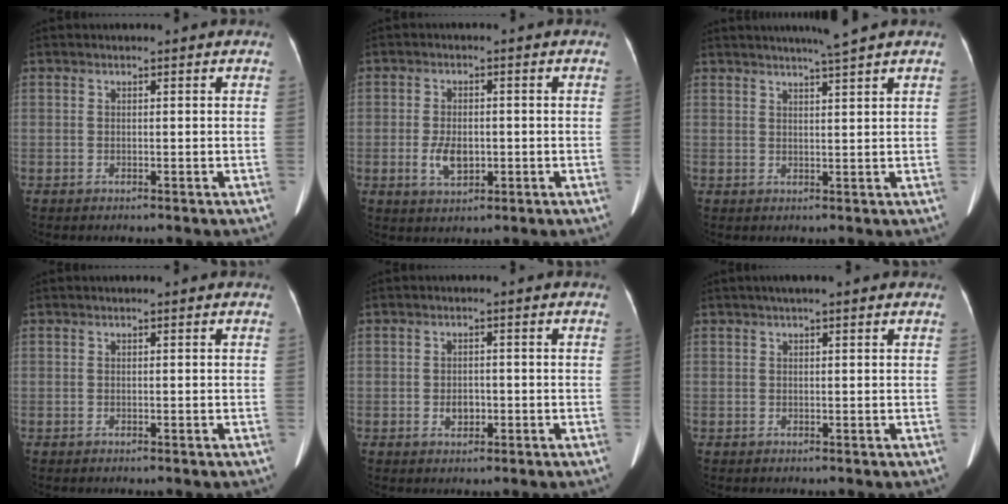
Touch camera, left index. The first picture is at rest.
{"total": 4.5, "force": [-1.0, 2.5, 3.6], "torque": [-0.072, 0.000, -0.013]}
{"total": 4.2, "force": [3.5, -1.2, 2.1], "torque": [-0.033, -0.002, 0.054]}
{"total": 0.0}
{"total": 2.3, "force": [-0.7, 1.6, 1.4], "torque": [-0.021, 0.004, -0.006]}
{"total": 3.8, "force": [2.7, 0.4, 2.6], "torque": [-0.040, 0.030, 0.039]}